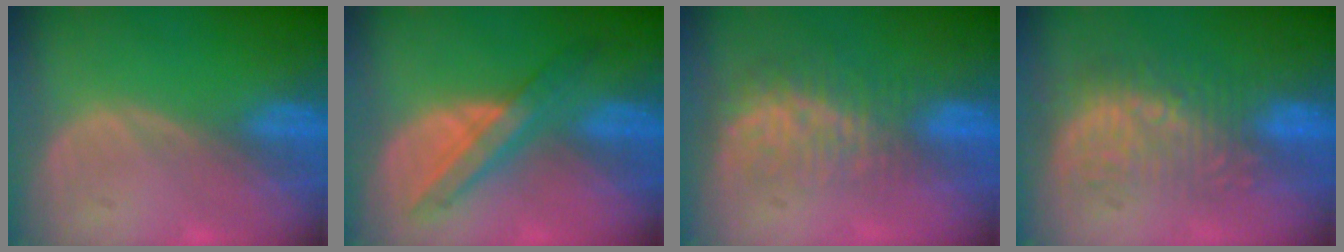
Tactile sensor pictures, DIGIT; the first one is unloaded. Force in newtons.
{"total": 6.2, "press": 6.1, "slide": 0.5}
{"total": 8.3, "press": 7.2, "slide": 4.1}
{"total": 8.9, "press": 8.6, "slide": 2.3}